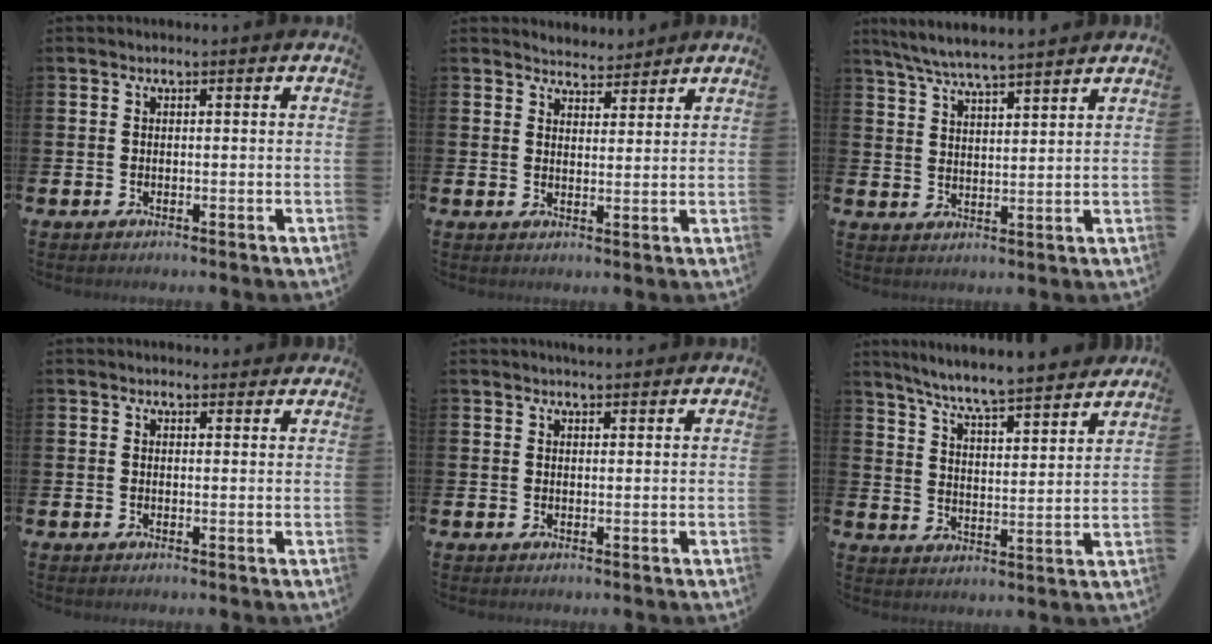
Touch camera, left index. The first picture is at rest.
{"total": 4.7, "force": [4.7, 0.5, -0.2], "torque": [-0.007, -0.032, 0.084]}
{"total": 6.2, "force": [5.9, 0.1, 1.8], "torque": [-0.056, -0.025, 0.108]}
{"total": 1.5, "force": [1.4, 0.5, 0.0], "torque": [0.016, -0.006, 0.022]}
{"total": 1.8, "force": [1.7, 0.3, 0.1], "torque": [0.007, -0.007, 0.030]}
{"total": 7.2, "force": [6.9, -0.3, 2.2], "torque": [-0.072, -0.053, 0.118]}